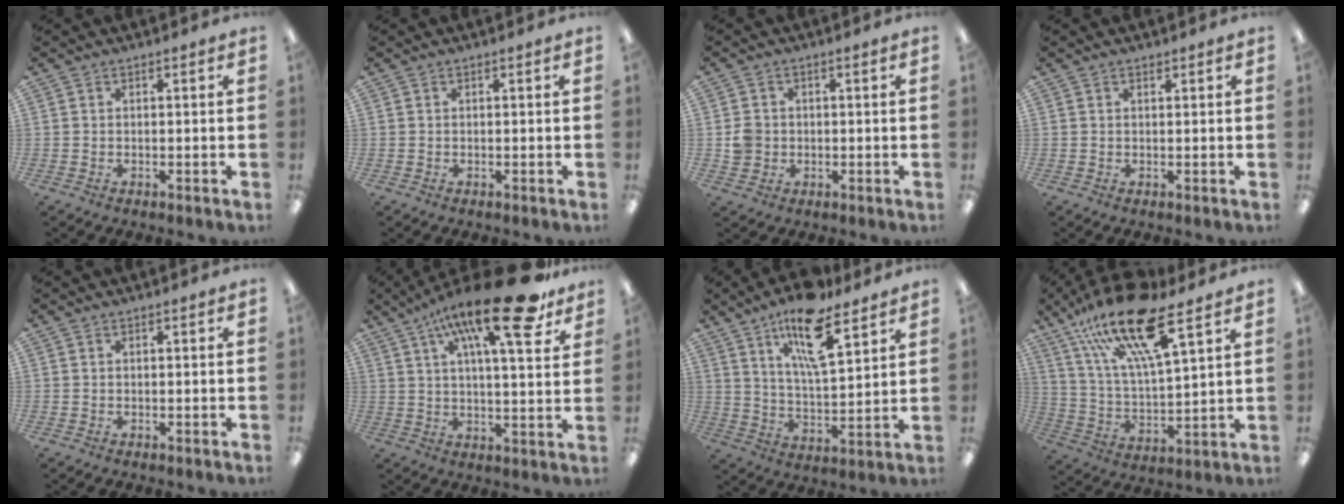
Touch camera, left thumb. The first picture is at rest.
{"total": 0.0}
{"total": 3.7, "force": [-0.3, 3.6, 0.9], "torque": [-0.011, 0.004, -0.006]}
{"total": 0.5, "force": [0.5, 0.2, 0.2], "torque": [-0.005, 0.000, 0.009]}
{"total": 0.0}
{"total": 21.0, "force": [11.9, 5.9, 16.2], "torque": [-0.253, -0.055, 0.183]}
{"total": 16.0, "force": [10.4, 5.3, 11.0], "torque": [-0.185, -0.044, 0.172]}
{"total": 20.5, "force": [13.7, 5.5, 14.2], "torque": [-0.267, -0.069, 0.230]}